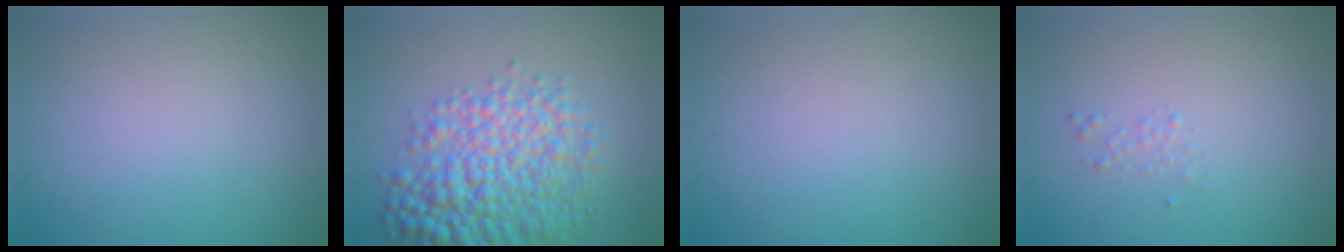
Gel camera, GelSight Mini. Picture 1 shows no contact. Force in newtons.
{"total": 8.1, "press": 8.1, "slide": 0.1}
{"total": 0.0}
{"total": 0.6, "press": 0.6, "slide": 0.0}